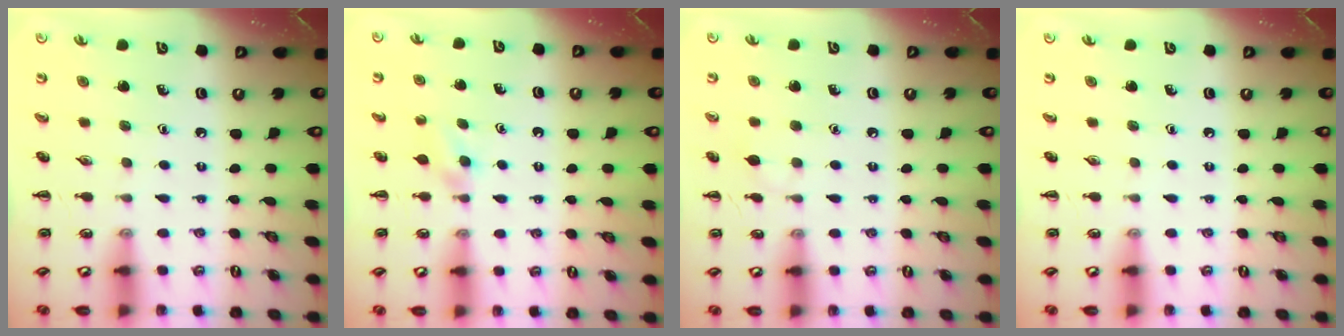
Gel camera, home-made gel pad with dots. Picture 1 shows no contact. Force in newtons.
{"total": 2.0, "press": 1.8, "slide": 0.9}
{"total": 5.1, "press": 4.8, "slide": 1.6}
{"total": 0.0}